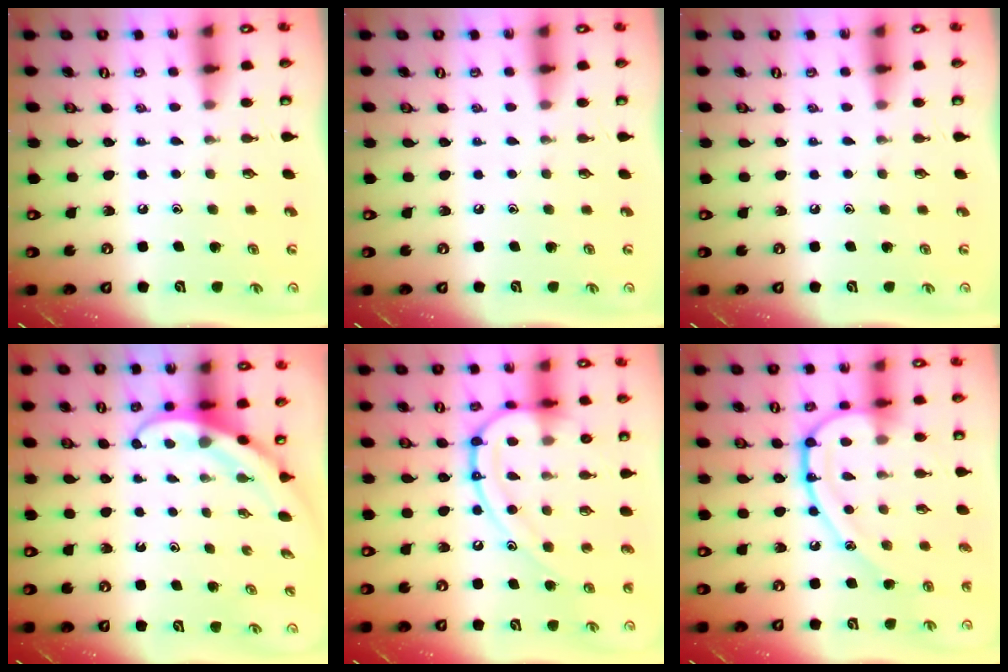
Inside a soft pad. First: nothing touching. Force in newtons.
{"total": 0.0}
{"total": 0.0}
{"total": 4.0, "press": 3.9, "slide": 0.3}
{"total": 15.1, "press": 15.1, "slide": 1.4}
{"total": 15.2, "press": 15.1, "slide": 1.1}